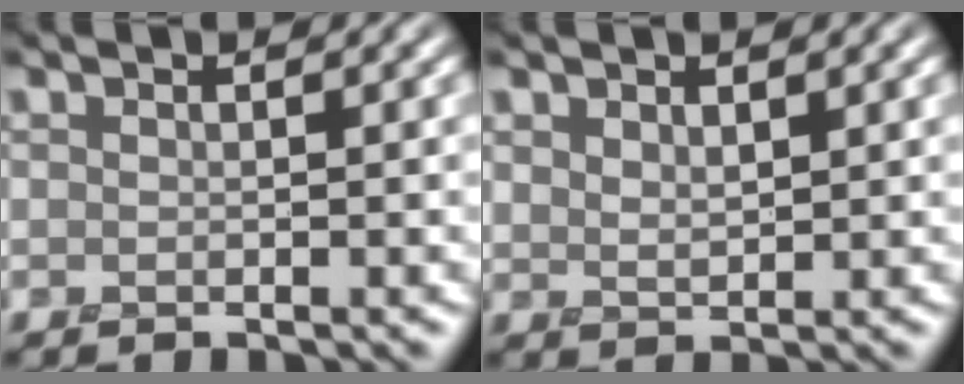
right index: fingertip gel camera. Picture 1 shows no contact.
{"total": 1.6, "force": [1.2, 0.8, 0.7], "torque": [-0.020, -0.005, 0.026]}